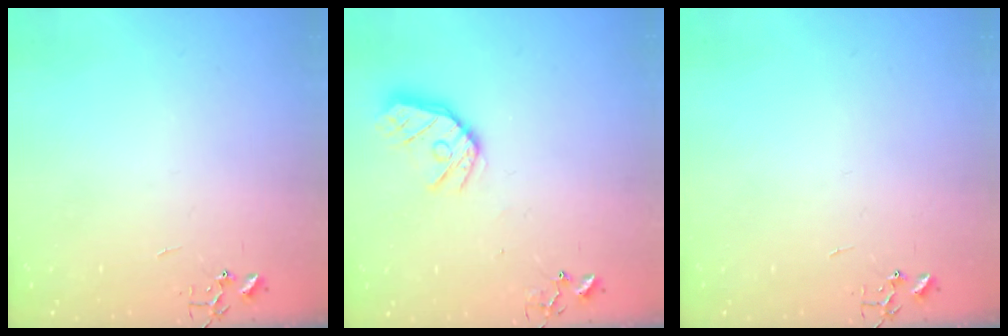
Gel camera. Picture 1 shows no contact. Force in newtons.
{"total": 12.6, "press": 12.5, "slide": 1.4}
{"total": 0.0}